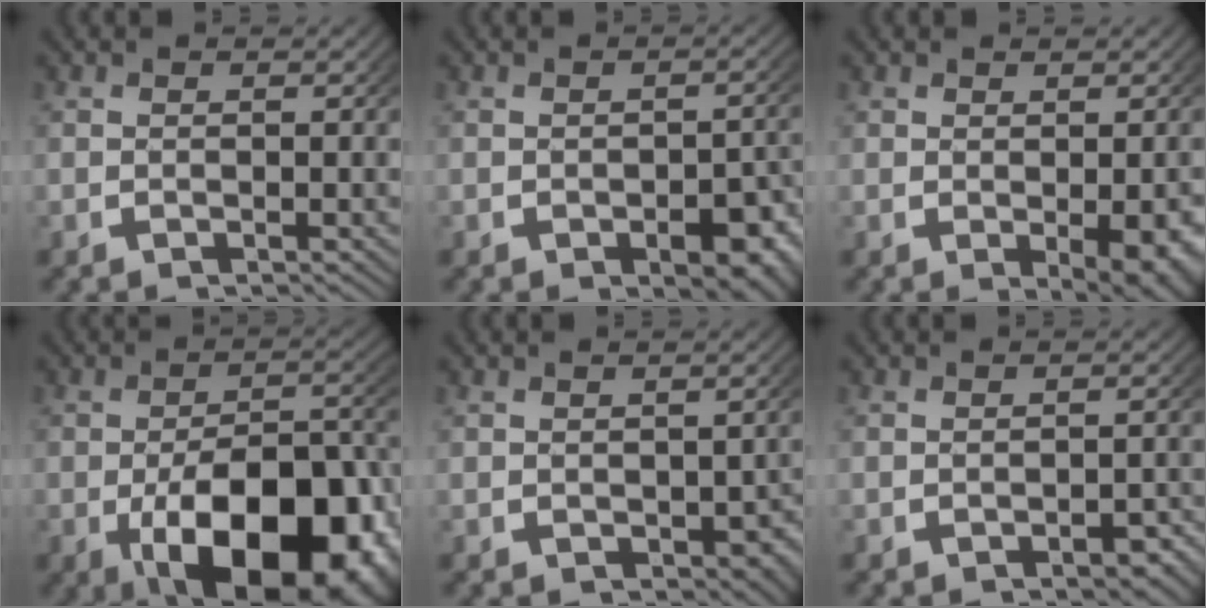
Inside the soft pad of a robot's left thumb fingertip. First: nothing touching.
{"total": 4.1, "force": [-1.4, 2.4, 3.1], "torque": [-0.042, -0.020, -0.011]}
{"total": 3.4, "force": [-0.3, 1.6, 3.0], "torque": [-0.040, -0.021, 0.011]}
{"total": 17.5, "force": [-4.9, 10.0, 13.5], "torque": [-0.225, -0.074, -0.035]}
{"total": 2.3, "force": [-0.3, 1.8, 1.3], "torque": [-0.014, -0.016, 0.009]}
{"total": 1.6, "force": [-1.1, 0.8, 0.8], "torque": [-0.012, -0.008, -0.012]}